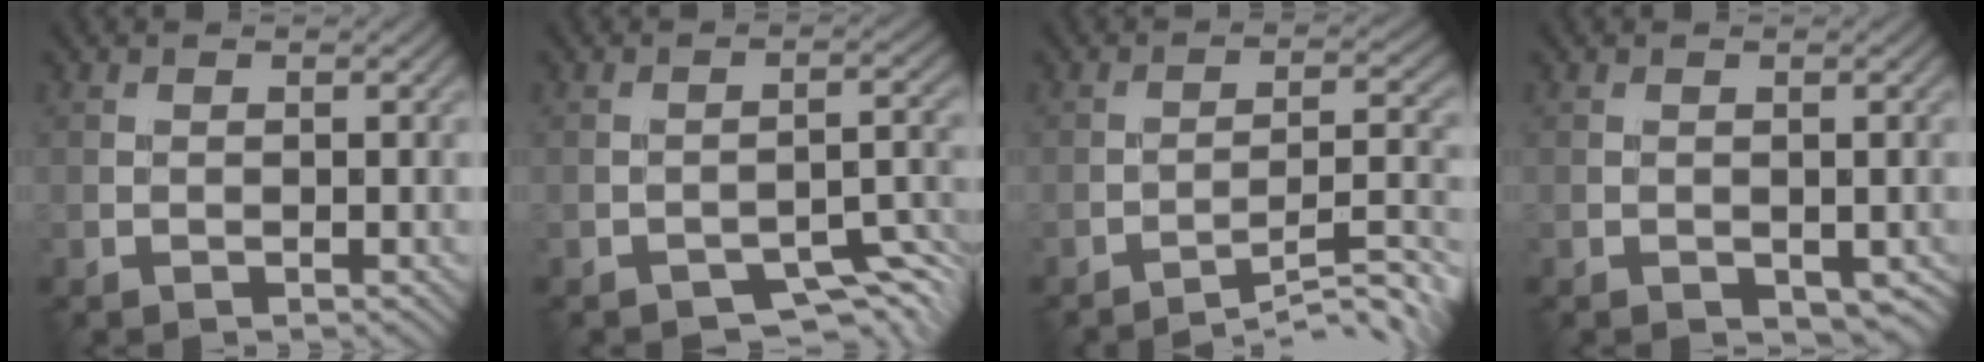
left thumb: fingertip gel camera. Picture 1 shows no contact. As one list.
[{"total": 4.6, "force": [-3.8, 1.1, 2.4], "torque": [-0.028, 0.003, -0.051]}, {"total": 8.6, "force": [-6.4, 1.2, 5.5], "torque": [-0.093, 0.016, -0.093]}, {"total": 2.8, "force": [-1.0, 1.7, 2.0], "torque": [-0.023, -0.011, -0.003]}]